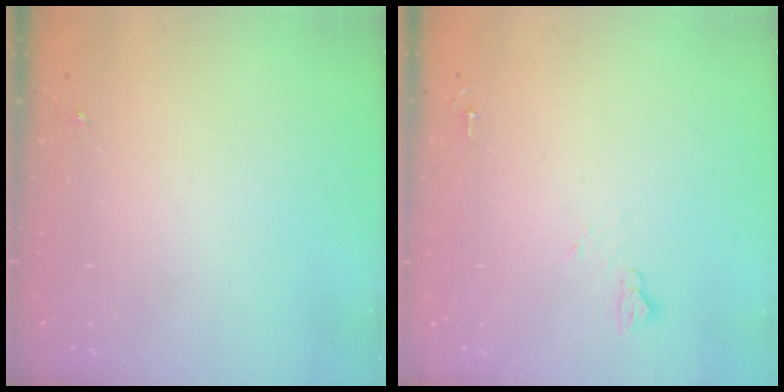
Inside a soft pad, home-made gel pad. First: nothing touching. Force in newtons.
{"total": 5.4, "press": 5.4, "slide": 0.7}